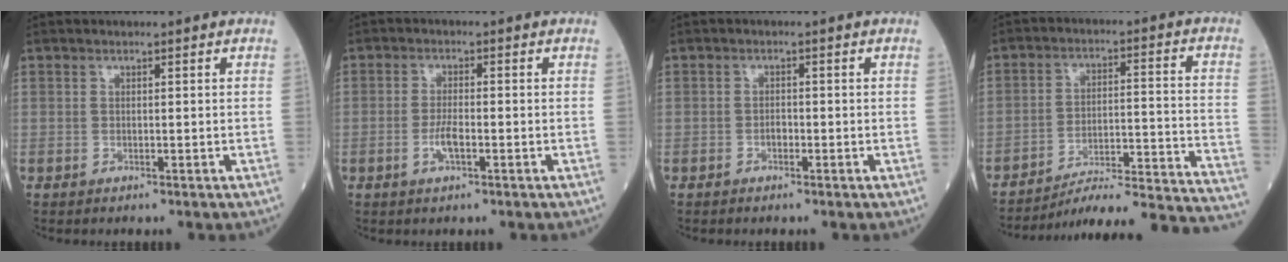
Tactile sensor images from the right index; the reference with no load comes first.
{"total": 3.0, "force": [-1.1, 0.6, 2.7], "torque": [-0.058, 0.000, -0.022]}
{"total": 1.1, "force": [-0.6, 0.5, 0.7], "torque": [-0.008, 0.003, -0.013]}
{"total": 23.0, "force": [-21.8, -0.8, 7.4], "torque": [-0.044, 0.003, -0.299]}